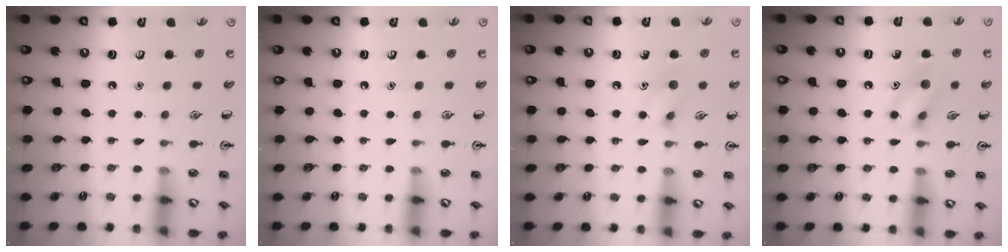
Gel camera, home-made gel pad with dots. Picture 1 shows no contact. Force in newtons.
{"total": 0.0}
{"total": 6.6, "press": 6.5, "slide": 1.0}
{"total": 9.6, "press": 9.6, "slide": 0.7}